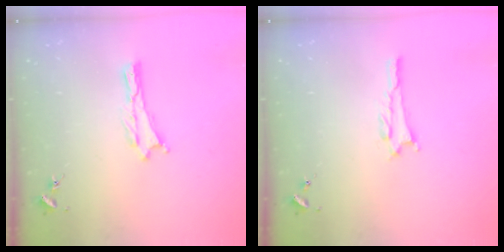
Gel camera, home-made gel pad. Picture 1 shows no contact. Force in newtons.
{"total": 0.6, "press": 0.6, "slide": 0.1}